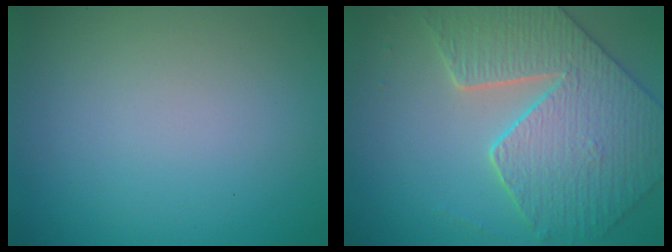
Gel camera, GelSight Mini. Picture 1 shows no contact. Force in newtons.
{"total": 6.0, "press": 5.4, "slide": 2.6}